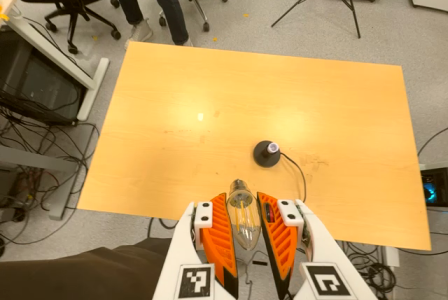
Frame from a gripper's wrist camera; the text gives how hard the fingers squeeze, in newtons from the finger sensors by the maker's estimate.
{"total": 15.5, "left": 17.3, "right": 13.6}